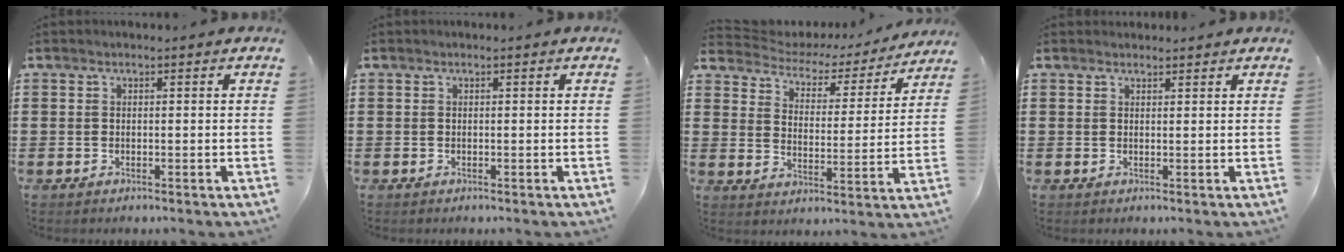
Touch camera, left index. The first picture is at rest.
{"total": 0.0}
{"total": 3.3, "force": [3.2, 0.9, 0.2], "torque": [-0.029, -0.026, 0.045]}
{"total": 1.1, "force": [1.0, 0.3, 0.0], "torque": [-0.003, 0.001, 0.021]}